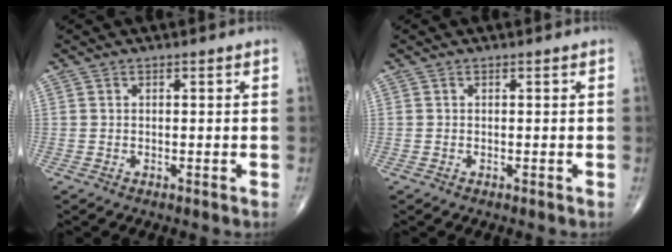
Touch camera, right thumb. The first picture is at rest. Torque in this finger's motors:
{"motor_torque": [0.11, 0.08, 0.03, 0.10, 0.02]}